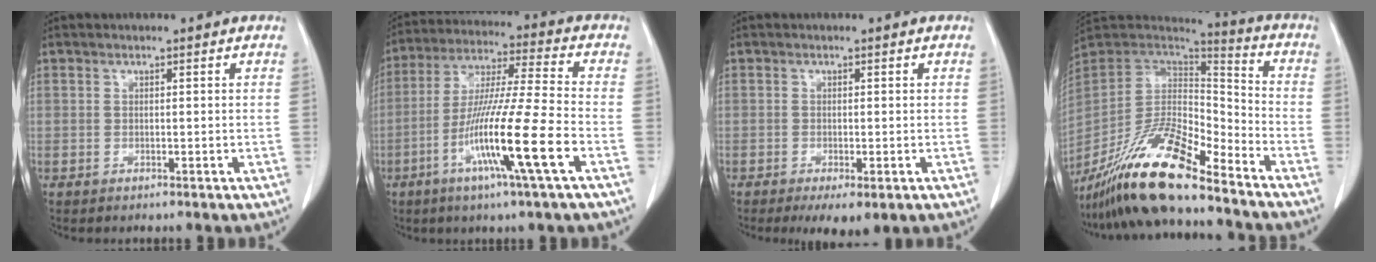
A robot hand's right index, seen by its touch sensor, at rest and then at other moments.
{"total": 15.6, "force": [-5.9, -1.2, 14.4], "torque": [-0.278, -0.020, -0.112]}
{"total": 4.5, "force": [-2.3, 1.3, 3.6], "torque": [-0.050, -0.011, -0.028]}
{"total": 18.3, "force": [-13.9, 3.2, 11.4], "torque": [-0.227, -0.011, -0.260]}